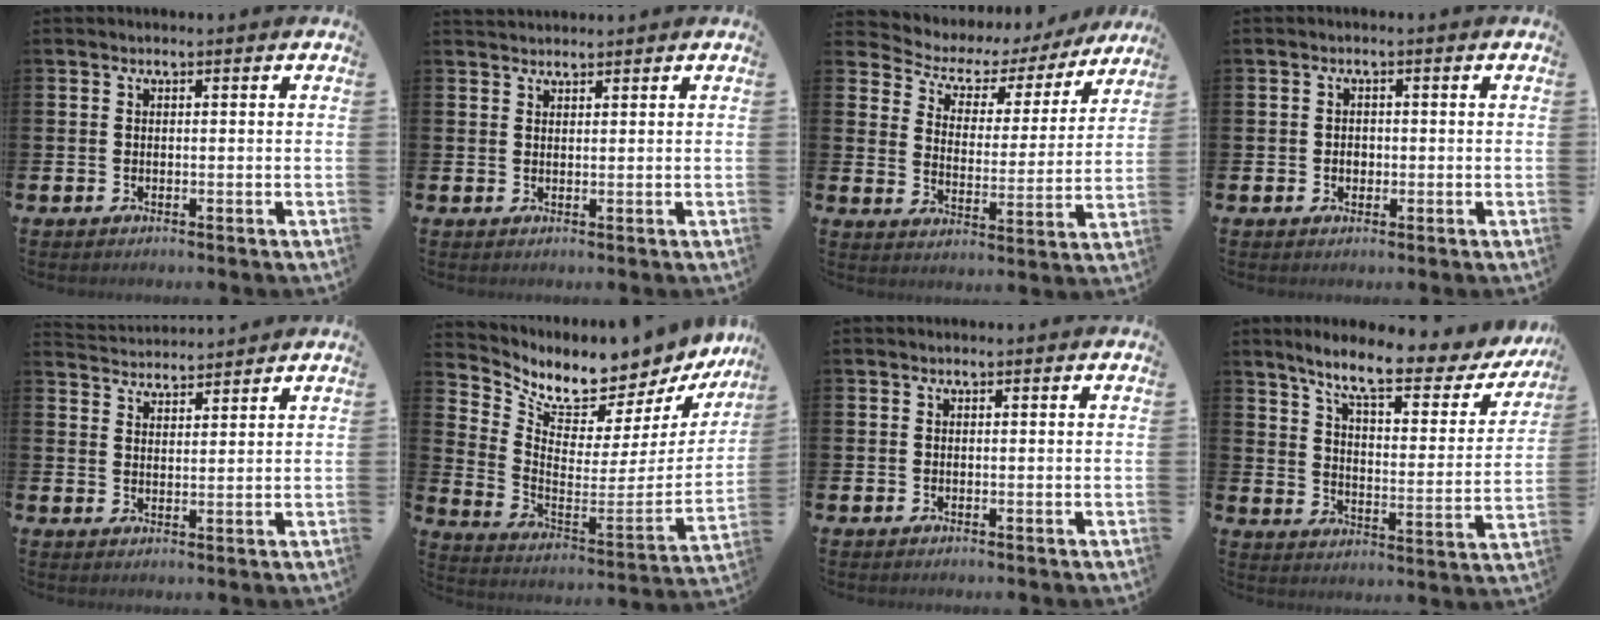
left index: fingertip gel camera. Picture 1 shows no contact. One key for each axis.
{"total": 1.6, "fx": 1.5, "fy": 0.4, "fz": 0.0, "tx": 0.008, "ty": -0.004, "tz": 0.027}
{"total": 5.2, "fx": 4.1, "fy": 3.0, "fz": 1.2, "tx": -0.055, "ty": -0.028, "tz": 0.063}
{"total": 1.5, "fx": -0.1, "fy": 1.2, "fz": 0.8, "tx": -0.006, "ty": 0.004, "tz": -0.007}
{"total": 3.6, "fx": 3.5, "fy": 0.3, "fz": -0.4, "tx": -0.001, "ty": -0.023, "tz": 0.063}
{"total": 7.0, "fx": 6.3, "fy": 2.3, "fz": 1.8, "tx": -0.064, "ty": -0.069, "tz": 0.102}
{"total": 0.0}
{"total": 8.5, "fx": 6.9, "fy": 1.8, "fz": 4.8, "tx": -0.113, "ty": -0.044, "tz": 0.108}